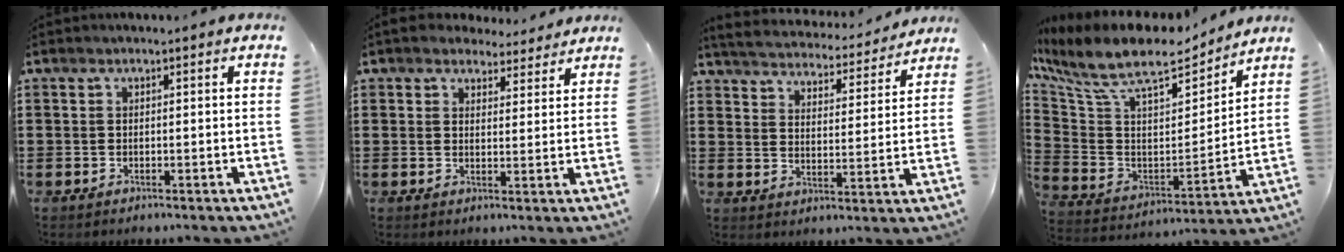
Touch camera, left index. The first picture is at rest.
{"total": 3.9, "force": [3.6, 1.3, 0.5], "torque": [-0.024, -0.008, 0.067]}
{"total": 4.5, "force": [4.5, 0.0, 0.4], "torque": [-0.033, -0.036, 0.074]}
{"total": 12.2, "force": [9.3, 3.8, 6.8], "torque": [-0.170, -0.052, 0.162]}